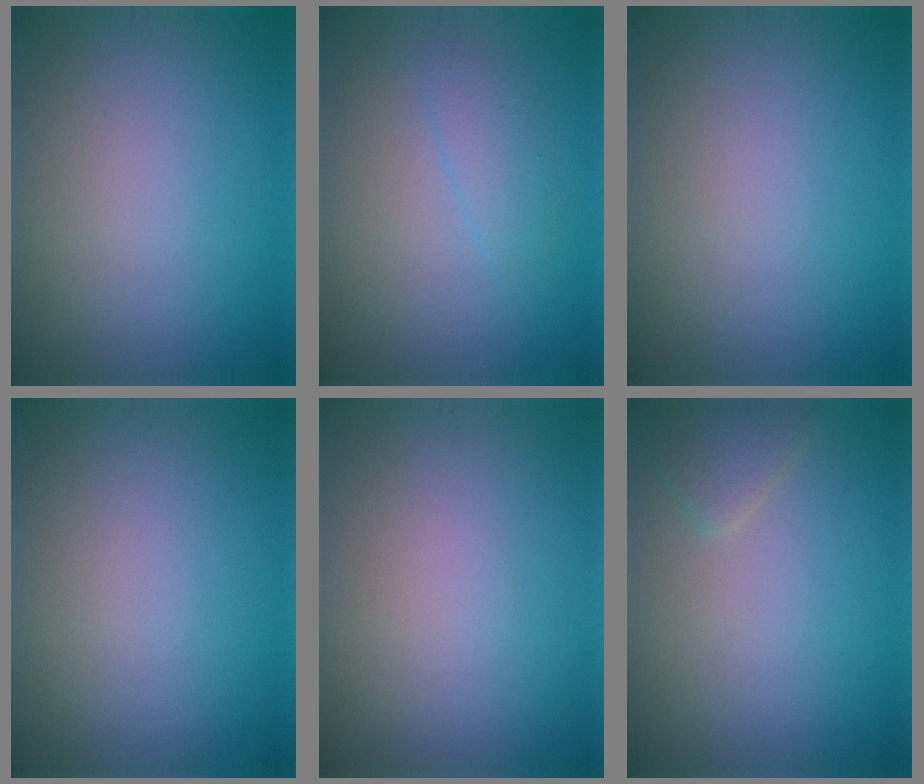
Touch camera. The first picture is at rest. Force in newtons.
{"total": 1.6, "press": 1.6, "slide": 0.1}
{"total": 0.0}
{"total": 0.0}
{"total": 0.0}
{"total": 1.6, "press": 1.6, "slide": 0.1}